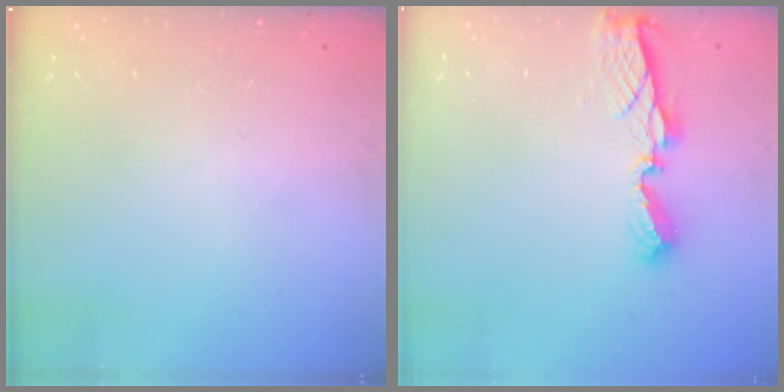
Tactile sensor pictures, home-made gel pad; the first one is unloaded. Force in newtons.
{"total": 6.7, "press": 6.7, "slide": 0.2}